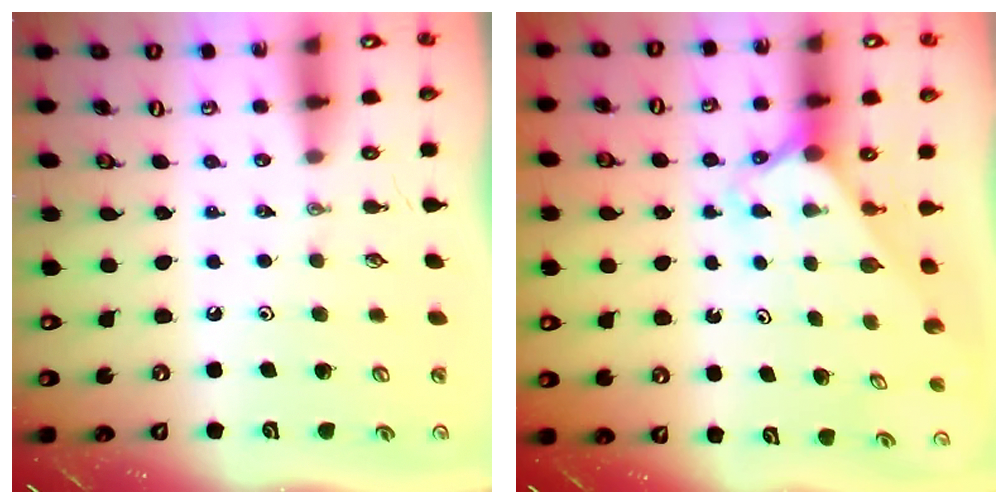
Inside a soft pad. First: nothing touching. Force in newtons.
{"total": 2.0, "press": 2.0, "slide": 0.2}